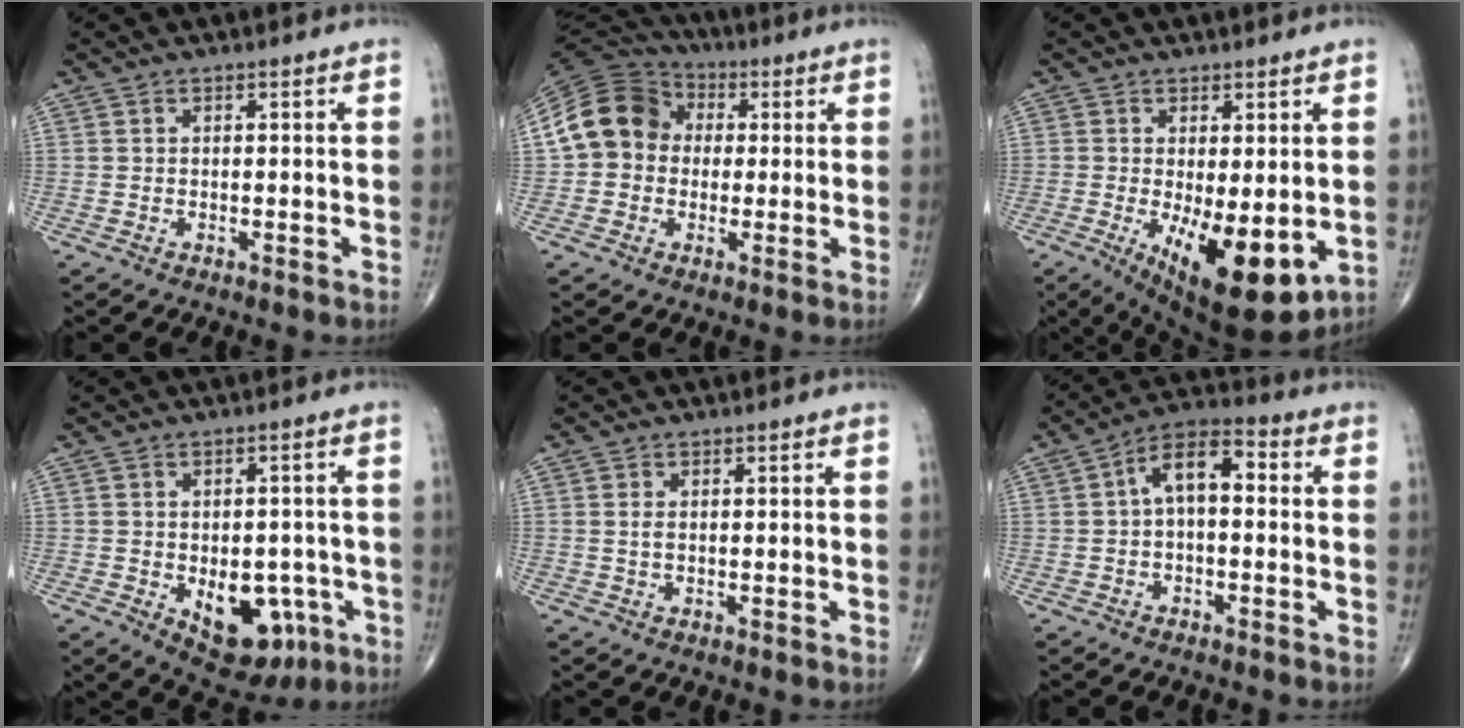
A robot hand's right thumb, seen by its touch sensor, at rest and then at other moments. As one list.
[{"total": 13.3, "force": [1.1, 11.3, 6.8], "torque": [-0.114, 0.032, 0.009]}, {"total": 13.8, "force": [-3.1, 5.4, 12.4], "torque": [-0.182, -0.030, -0.029]}, {"total": 12.2, "force": [-4.0, 7.5, 8.8], "torque": [-0.084, 0.014, -0.040]}, {"total": 0.9, "force": [0.2, 0.4, 0.8], "torque": [-0.017, 0.000, 0.006]}, {"total": 8.3, "force": [0.4, 4.3, 7.1], "torque": [-0.111, 0.034, -0.006]}]